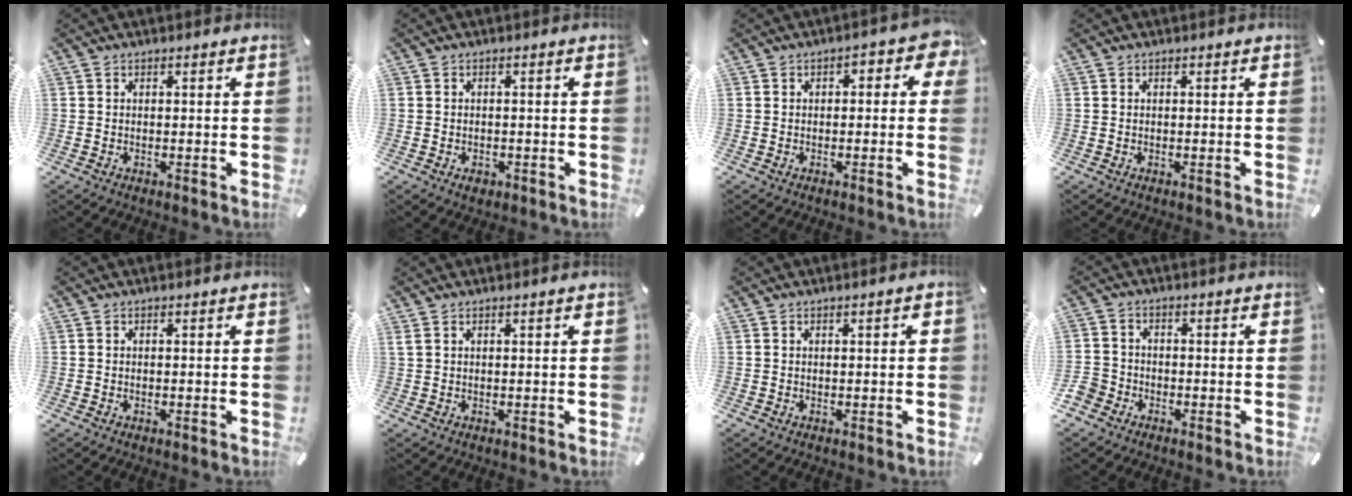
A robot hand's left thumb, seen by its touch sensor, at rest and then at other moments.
{"total": 1.9, "force": [-1.0, 1.3, 1.0], "torque": [-0.019, 0.005, -0.018]}
{"total": 4.5, "force": [-0.3, 2.6, 3.6], "torque": [-0.049, 0.010, -0.009]}
{"total": 0.0}
{"total": 0.0}
{"total": 1.0, "force": [0.4, -0.1, 0.9], "torque": [-0.019, -0.001, 0.008]}
{"total": 1.1, "force": [0.1, 0.2, 1.1], "torque": [-0.019, 0.000, 0.002]}
{"total": 4.2, "force": [-2.4, 3.3, 1.1], "torque": [-0.034, 0.009, -0.051]}